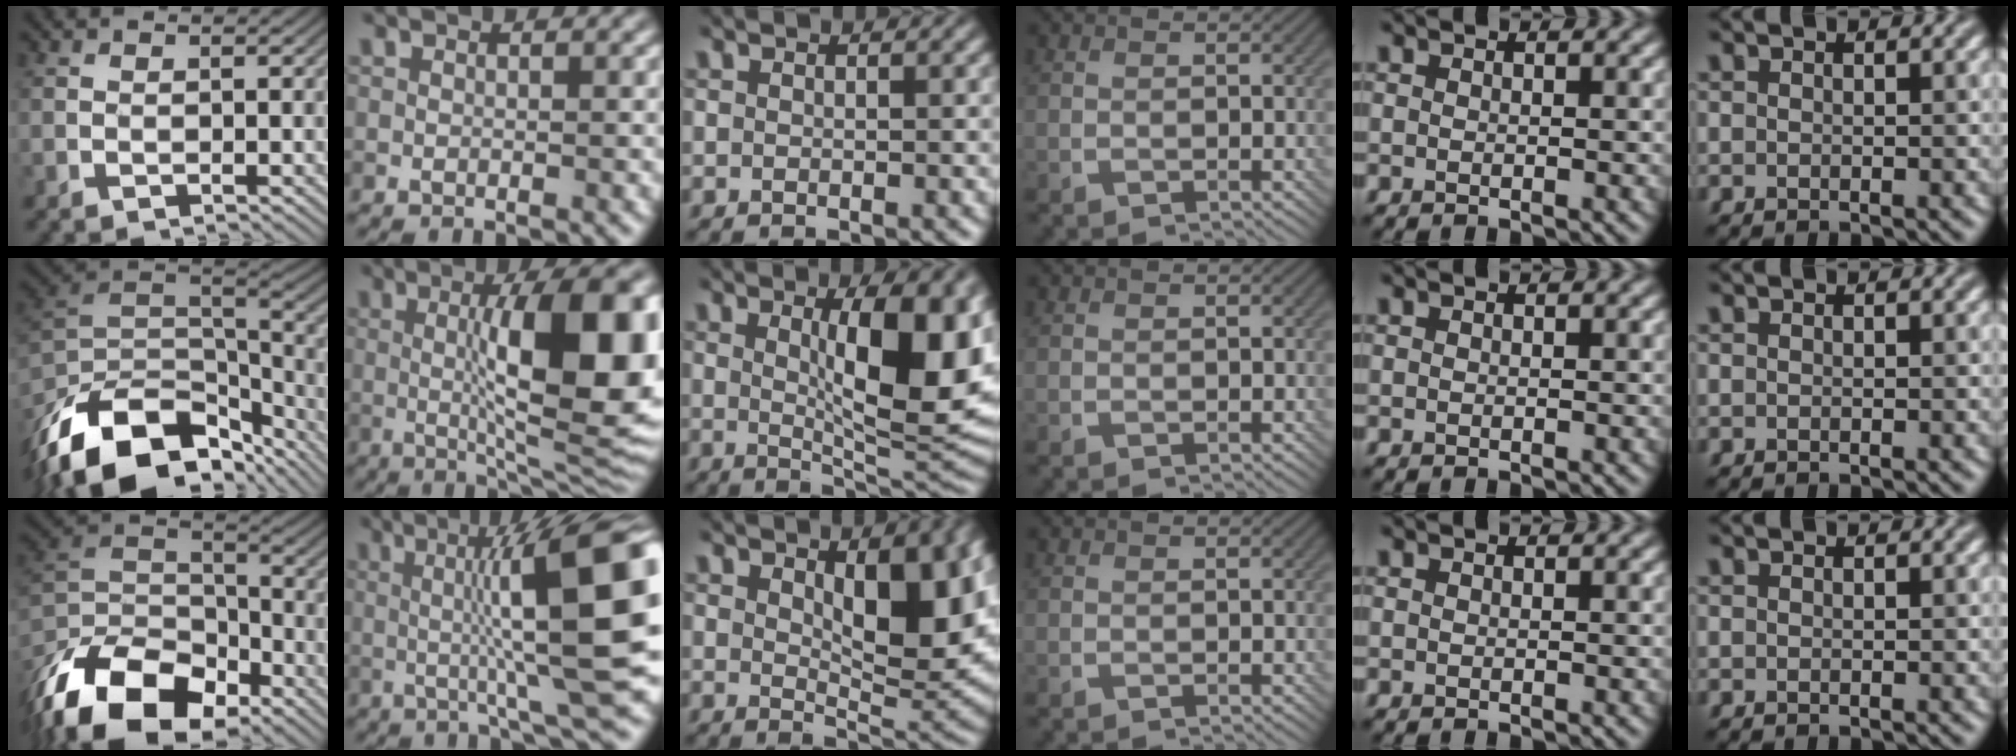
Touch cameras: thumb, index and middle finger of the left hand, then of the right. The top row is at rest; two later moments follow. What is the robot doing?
{"motion": "insert", "object": "bottle cap"}